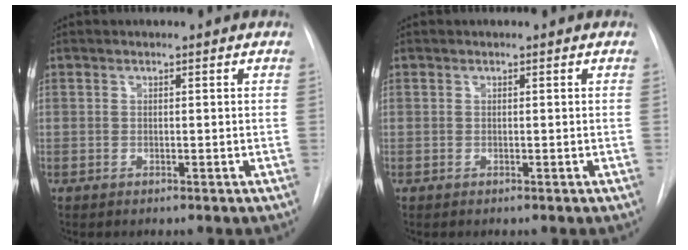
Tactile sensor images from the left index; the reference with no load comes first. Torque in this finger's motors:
{"motor_torque": [-0.06, 0.07, -0.03, 0.00]}